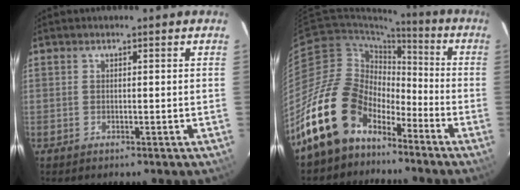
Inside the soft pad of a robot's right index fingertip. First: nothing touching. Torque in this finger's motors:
{"motor_torque": [0.87, -0.94, 0.58, 0.01]}